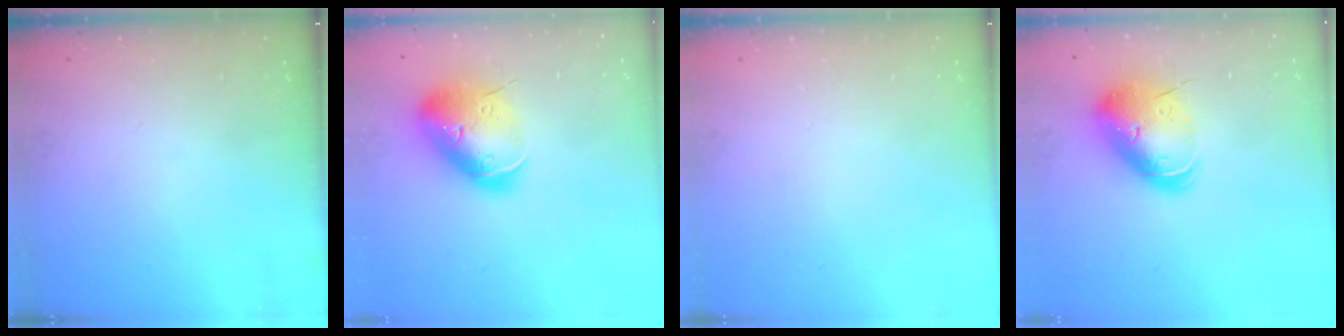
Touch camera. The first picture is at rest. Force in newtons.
{"total": 21.2, "press": 20.9, "slide": 3.2}
{"total": 0.0}
{"total": 18.7, "press": 18.5, "slide": 3.0}